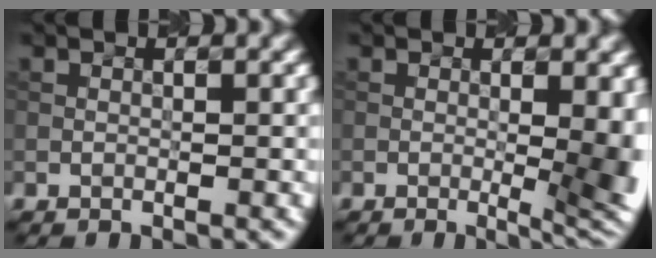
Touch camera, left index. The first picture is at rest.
{"total": 7.7, "force": [-0.4, 2.8, 7.1], "torque": [-0.053, 0.016, -0.002]}